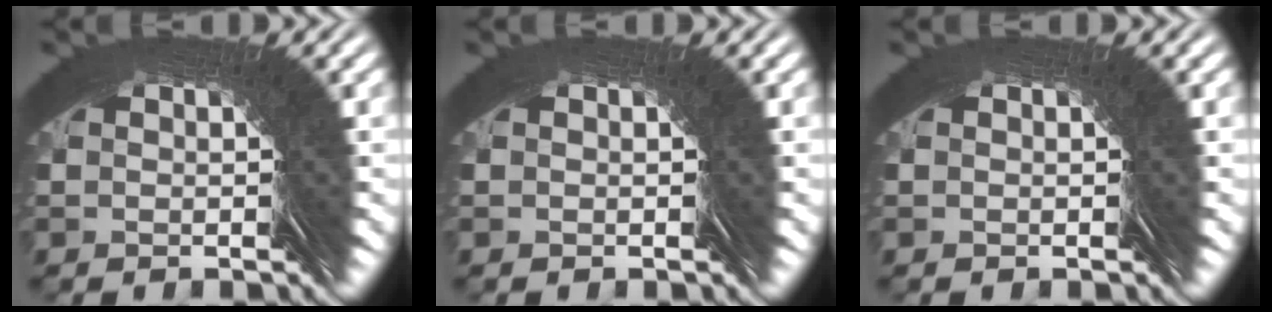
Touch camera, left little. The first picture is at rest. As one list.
[{"total": 0.0}, {"total": 0.0}]